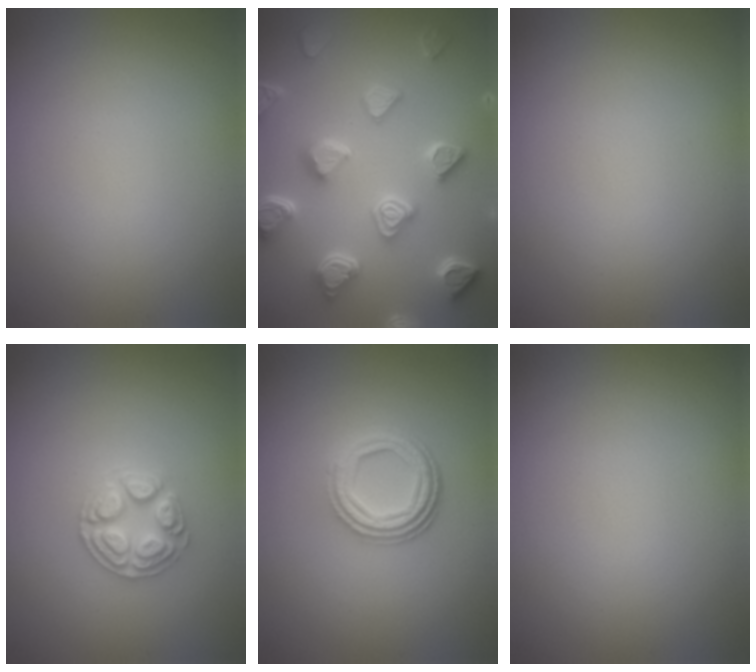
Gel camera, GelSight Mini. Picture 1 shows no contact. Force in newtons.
{"total": 7.0, "press": 5.7, "slide": 4.1}
{"total": 0.0}
{"total": 2.9, "press": 2.8, "slide": 0.3}
{"total": 4.6, "press": 3.3, "slide": 3.1}
{"total": 0.0}